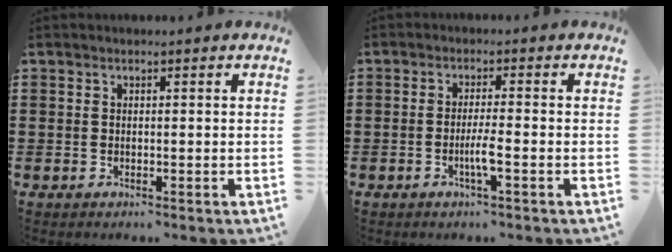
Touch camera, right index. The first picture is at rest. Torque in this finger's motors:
{"motor_torque": [0.25, 0.08, 0.04, 0.03]}